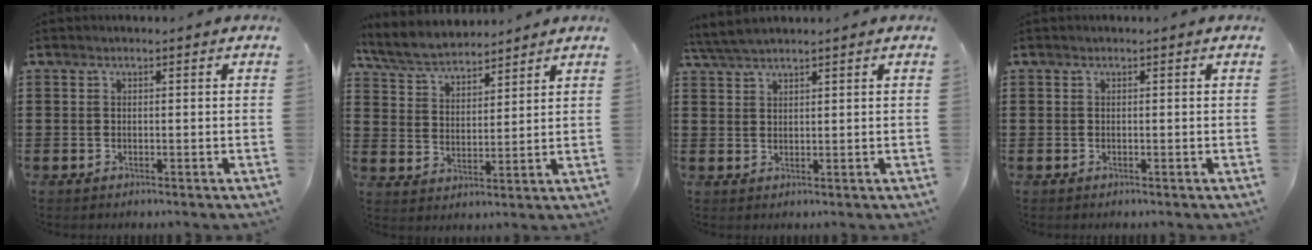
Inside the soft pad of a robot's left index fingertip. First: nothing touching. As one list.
[{"total": 6.1, "force": [5.7, 1.3, 1.7], "torque": [-0.057, -0.019, 0.103]}, {"total": 3.0, "force": [2.7, 0.2, 1.1], "torque": [-0.030, 0.001, 0.053]}, {"total": 0.0}]